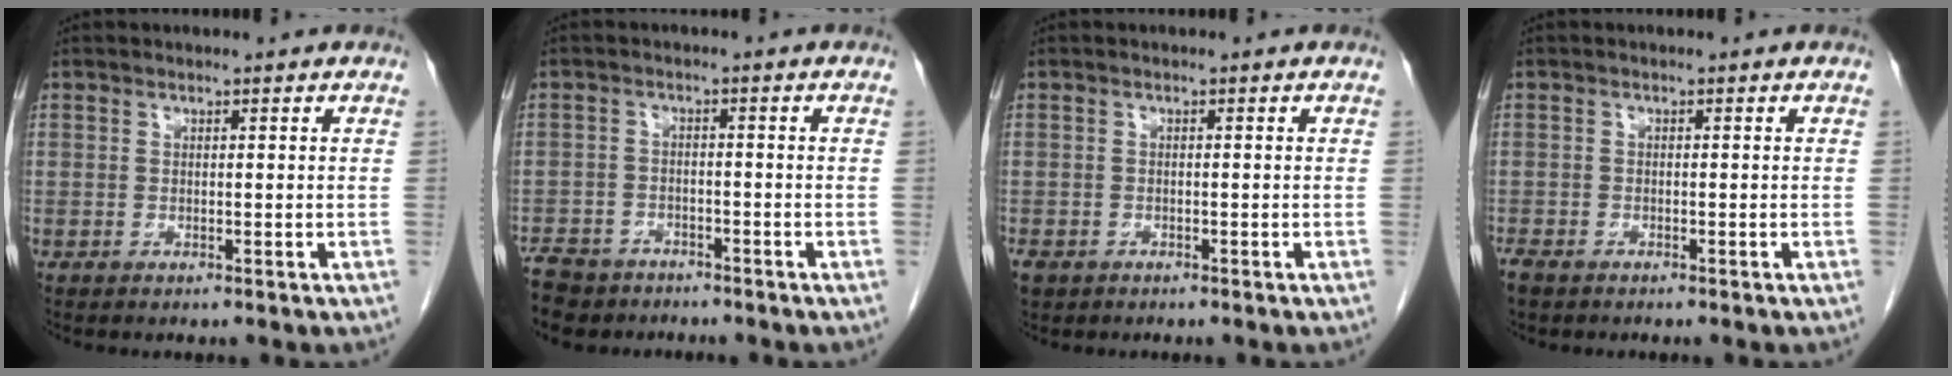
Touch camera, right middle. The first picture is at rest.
{"total": 7.8, "force": [-6.4, 4.0, 2.2], "torque": [-0.039, -0.006, -0.103]}
{"total": 2.2, "force": [-1.4, 1.6, 0.7], "torque": [-0.012, 0.001, -0.019]}
{"total": 2.2, "force": [-1.7, 1.0, 0.9], "torque": [-0.022, -0.004, -0.025]}